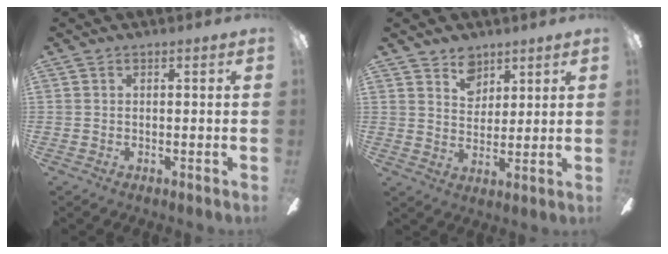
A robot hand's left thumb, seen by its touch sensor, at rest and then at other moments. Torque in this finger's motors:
{"motor_torque": [0.08, 0.08, -0.51, 0.26, 0.00]}